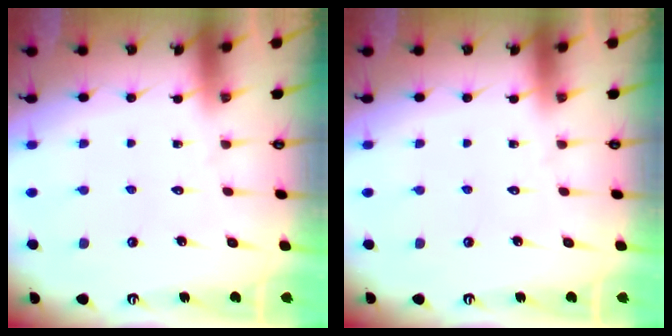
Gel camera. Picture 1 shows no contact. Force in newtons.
{"total": 0.0}